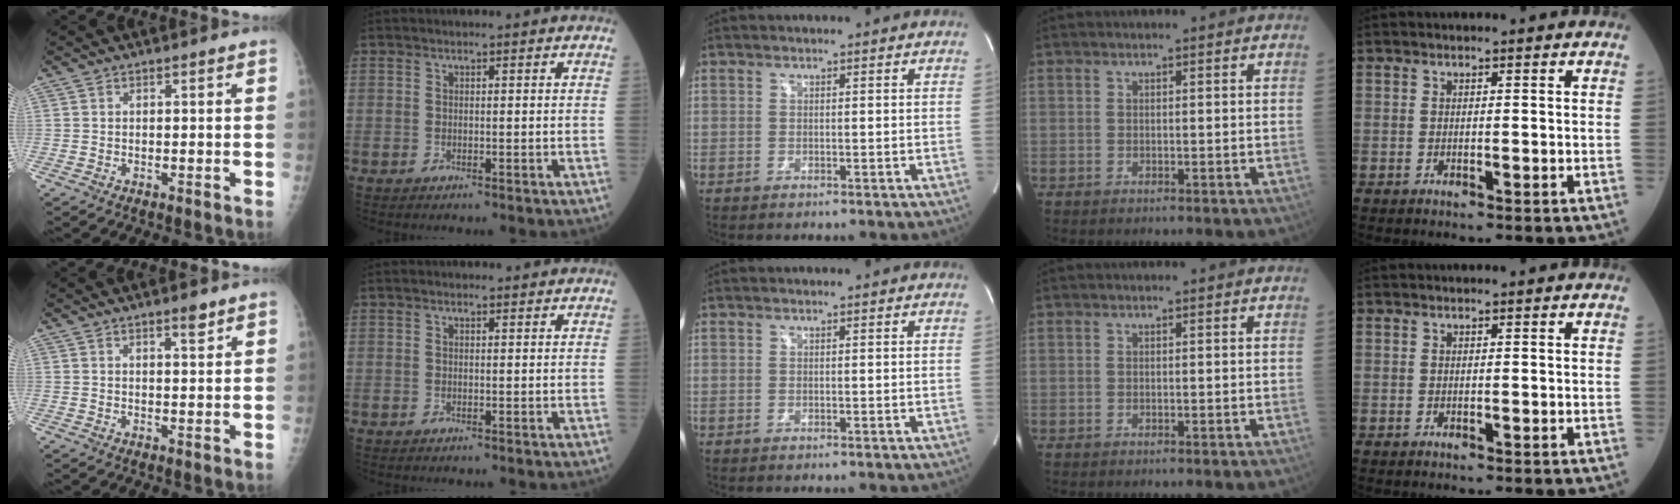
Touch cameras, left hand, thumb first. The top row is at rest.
{"thumb": {"total": 2.7, "force": [1.9, 0.7, 1.8], "torque": [-0.021, -0.012, 0.029]}, "index": {"total": 0.7, "force": [0.6, 0.3, 0.4], "torque": [-0.015, 0.005, 0.008]}}